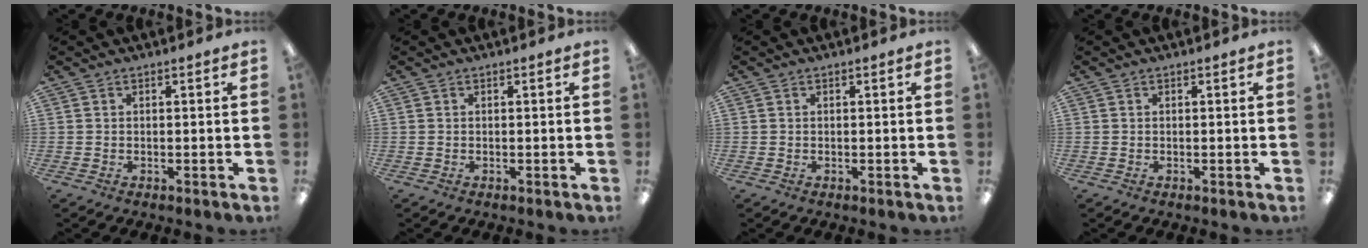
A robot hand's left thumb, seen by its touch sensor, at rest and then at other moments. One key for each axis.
{"total": 0.0}
{"total": 0.0}
{"total": 0.0}